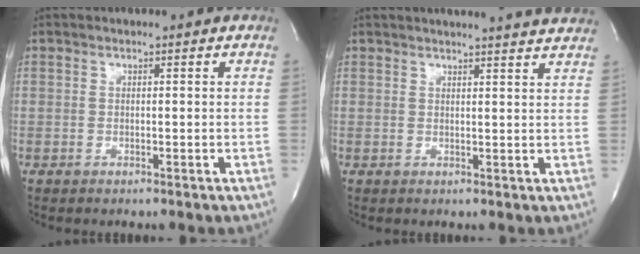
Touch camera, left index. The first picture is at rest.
{"total": 11.1, "force": [10.6, -0.4, 3.5], "torque": [-0.051, -0.017, 0.112]}